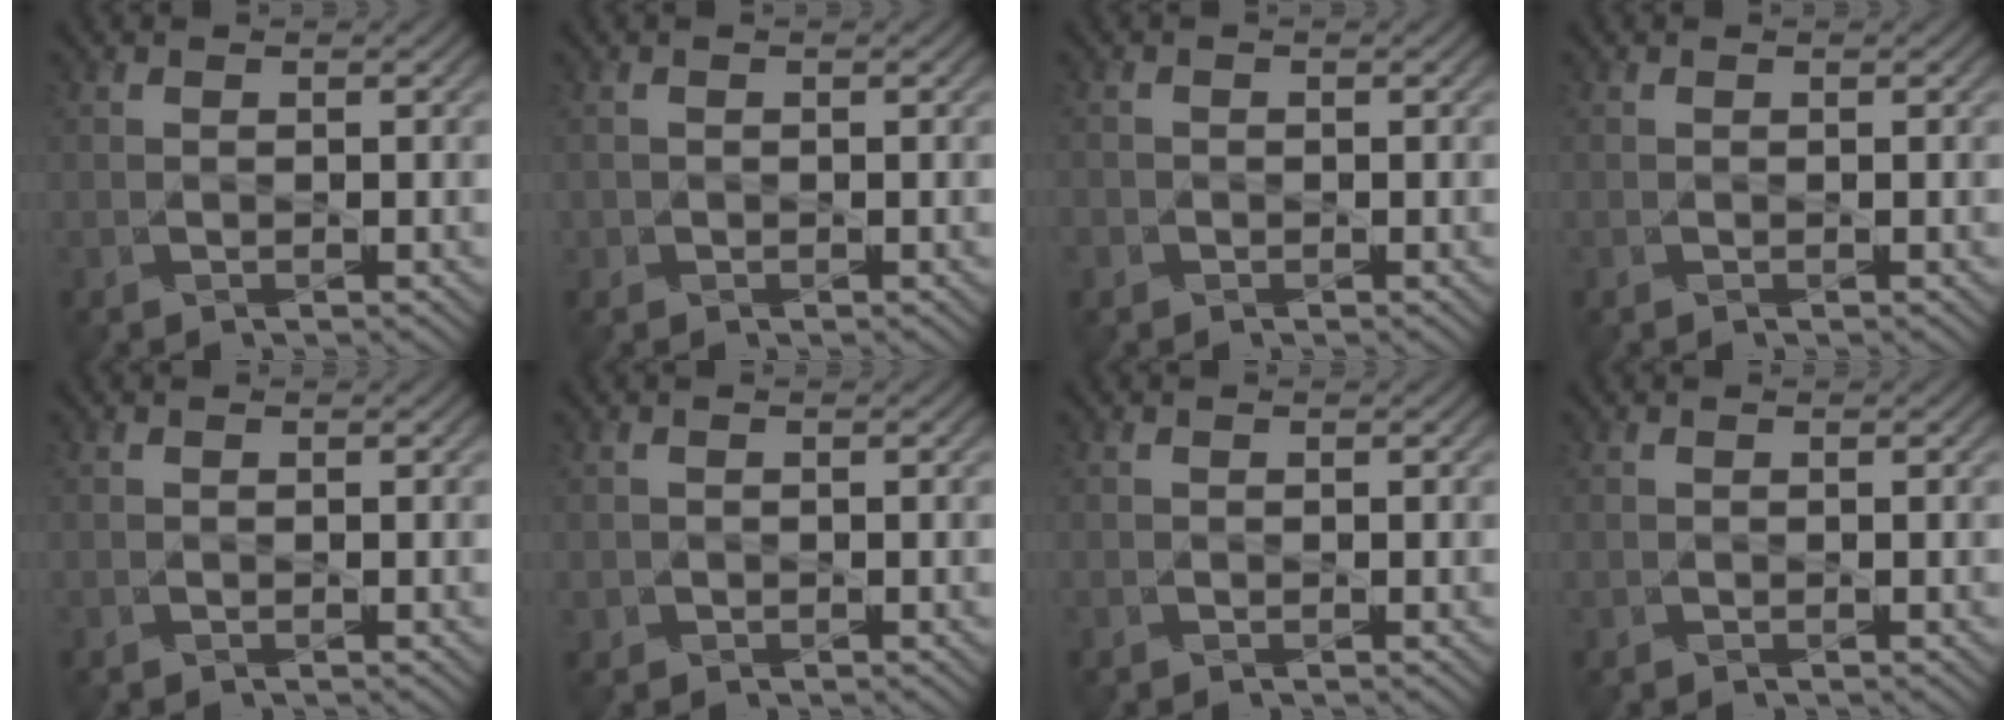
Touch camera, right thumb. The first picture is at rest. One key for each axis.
{"total": 0.7, "fx": -0.2, "fy": 0.6, "fz": 0.0, "tx": 0.003, "ty": -0.006, "tz": -0.005}
{"total": 1.3, "fx": -0.7, "fy": 1.1, "fz": 0.2, "tx": -0.003, "ty": -0.005, "tz": -0.019}
{"total": 0.0}
{"total": 0.0}
{"total": 0.9, "fx": -0.2, "fy": 0.8, "fz": 0.0, "tx": 0.003, "ty": -0.006, "tz": -0.007}
{"total": 0.0}
{"total": 0.0}